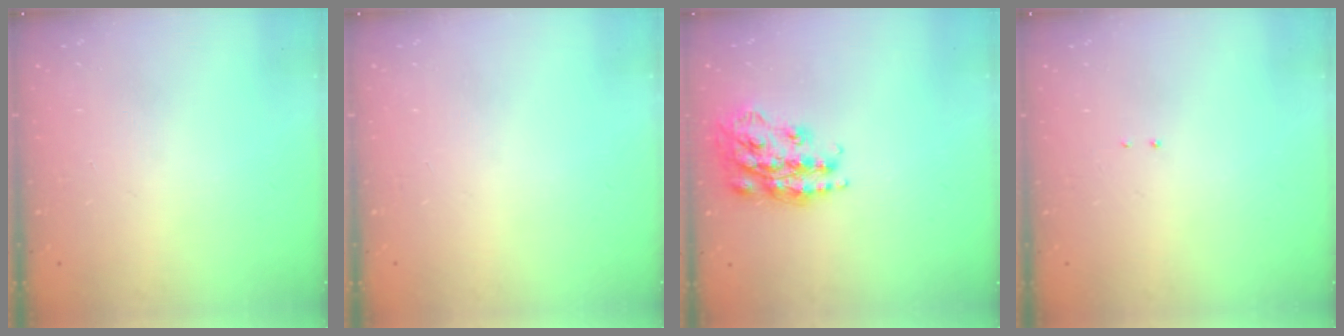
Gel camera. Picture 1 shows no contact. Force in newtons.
{"total": 0.0}
{"total": 17.5, "press": 17.5, "slide": 1.0}
{"total": 1.3, "press": 1.2, "slide": 0.6}